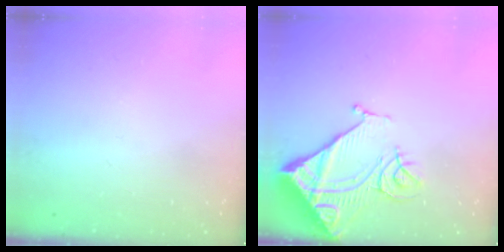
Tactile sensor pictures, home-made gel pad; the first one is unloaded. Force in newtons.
{"total": 17.1, "press": 17.0, "slide": 1.8}